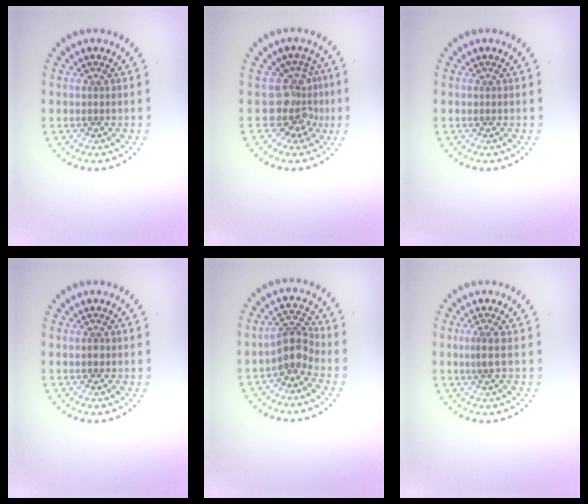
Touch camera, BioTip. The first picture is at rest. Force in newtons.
{"total": 3.7, "press": 2.8, "slide": 2.3}
{"total": 0.0}
{"total": 0.6, "press": 0.6, "slide": 0.0}
{"total": 2.8, "press": 2.2, "slide": 1.8}
{"total": 1.3, "press": 0.8, "slide": 0.9}